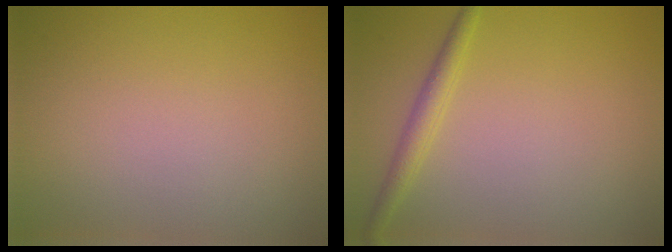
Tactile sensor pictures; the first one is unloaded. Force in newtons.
{"total": 2.0, "press": 2.0, "slide": 0.1}